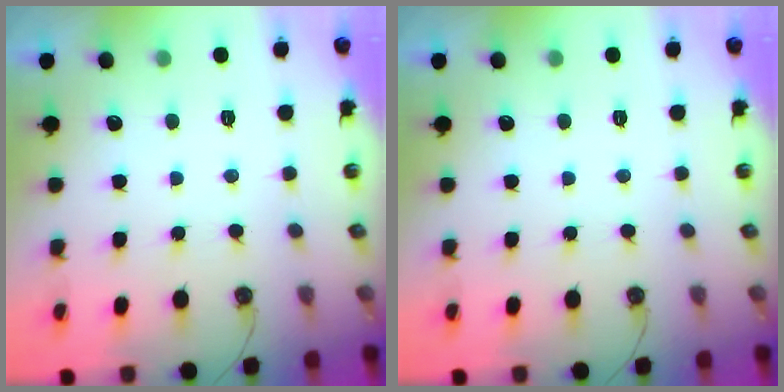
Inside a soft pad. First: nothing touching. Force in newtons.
{"total": 0.0}